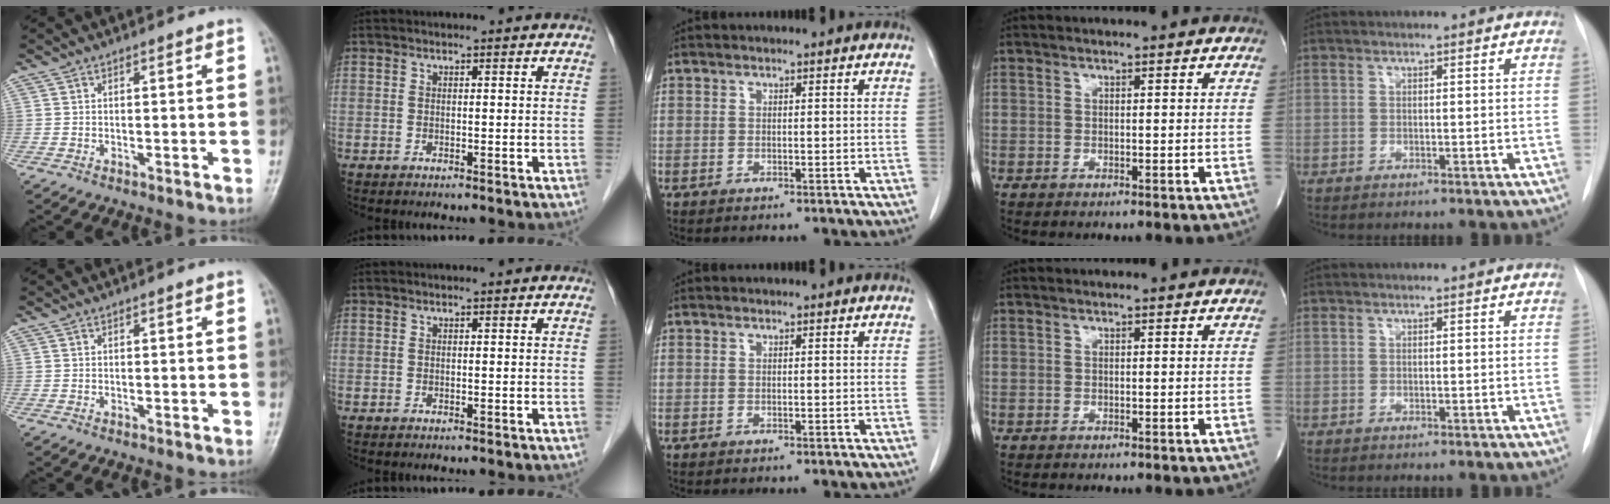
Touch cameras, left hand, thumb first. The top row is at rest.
{}